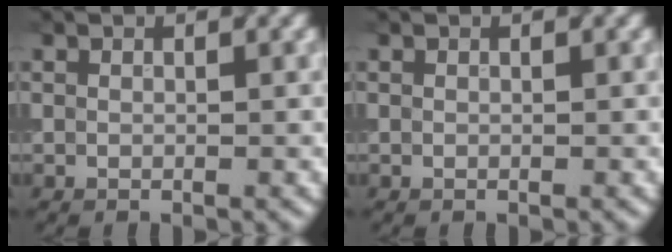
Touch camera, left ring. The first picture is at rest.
{"total": 0.0}